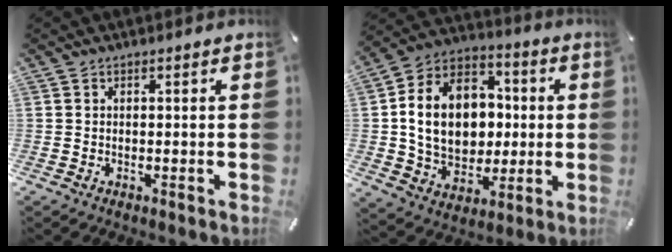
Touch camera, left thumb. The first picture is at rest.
{"total": 16.6, "force": [-0.1, 13.8, 9.2], "torque": [-0.195, 0.007, 0.006]}